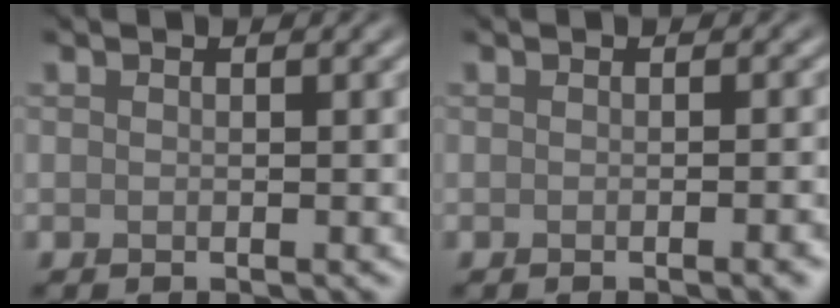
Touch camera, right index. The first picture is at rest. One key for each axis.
{"total": 2.6, "fx": -0.8, "fy": 0.8, "fz": 2.3, "tx": -0.014, "ty": 0.002, "tz": -0.010}